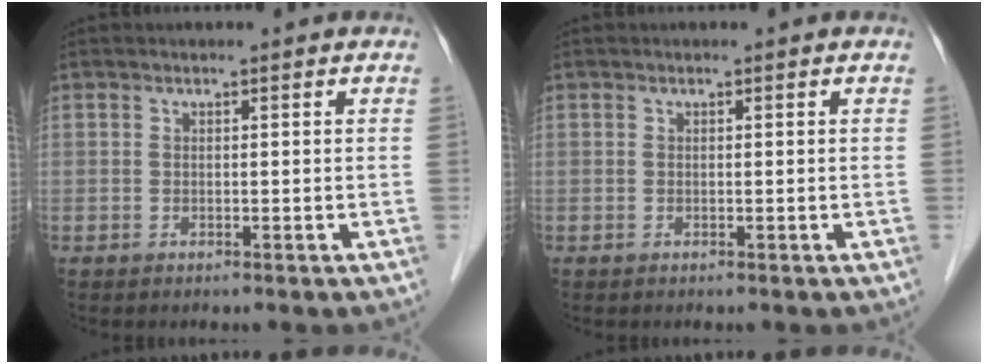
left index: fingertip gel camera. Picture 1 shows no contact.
{"total": 0.0}